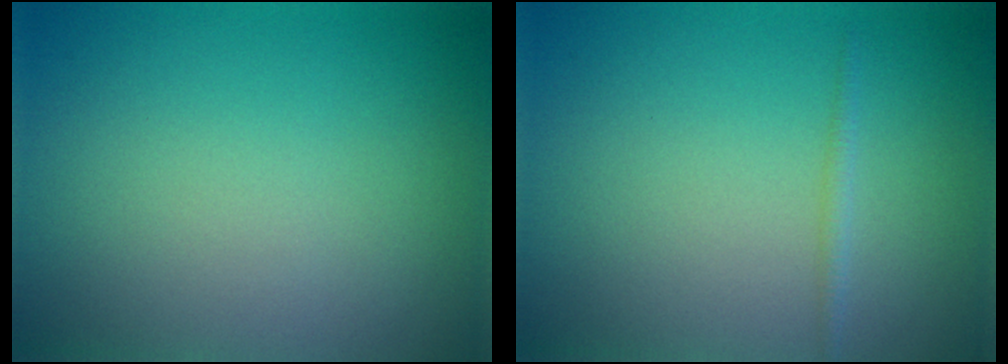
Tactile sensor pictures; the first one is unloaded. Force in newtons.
{"total": 0.8, "press": 0.8, "slide": 0.1}